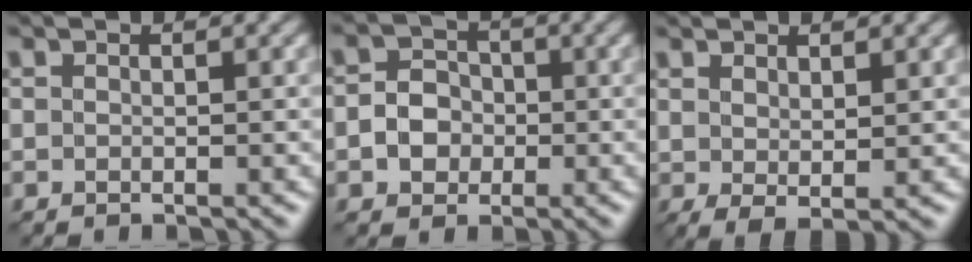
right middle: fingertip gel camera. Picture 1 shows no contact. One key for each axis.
{"total": 3.3, "fx": -0.6, "fy": 2.8, "fz": 1.6, "tx": -0.016, "ty": 0.002, "tz": -0.016}
{"total": 2.1, "fx": 0.9, "fy": 0.5, "fz": 1.8, "tx": -0.041, "ty": -0.004, "tz": 0.024}